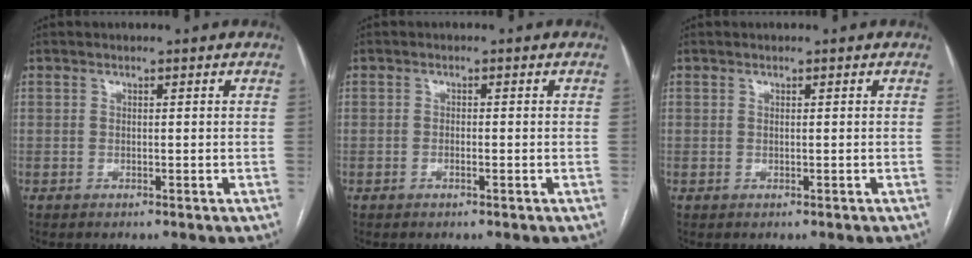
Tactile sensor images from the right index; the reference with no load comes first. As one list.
[{"total": 0.9, "force": [-0.6, 0.3, 0.7], "torque": [-0.014, 0.002, -0.009]}, {"total": 0.0}]